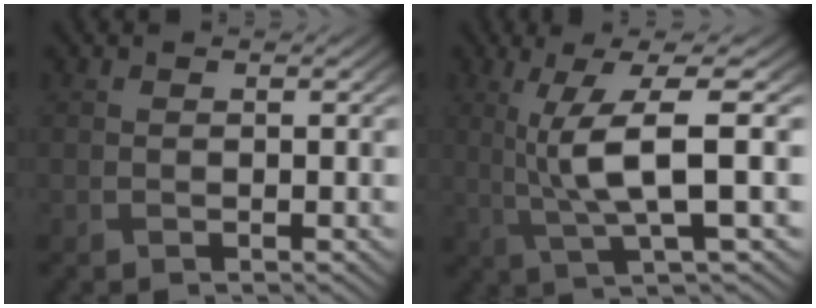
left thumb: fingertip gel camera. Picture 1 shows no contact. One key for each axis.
{"total": 8.3, "fx": 0.5, "fy": 1.4, "fz": 8.1, "tx": -0.163, "ty": 0.012, "tz": 0.015}